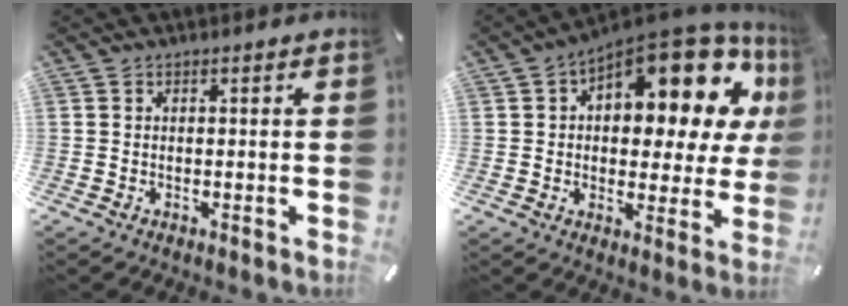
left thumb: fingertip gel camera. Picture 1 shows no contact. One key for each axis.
{"total": 16.6, "fx": 9.2, "fy": 8.0, "fz": 11.1, "tx": -0.149, "ty": -0.079, "tz": 0.153}